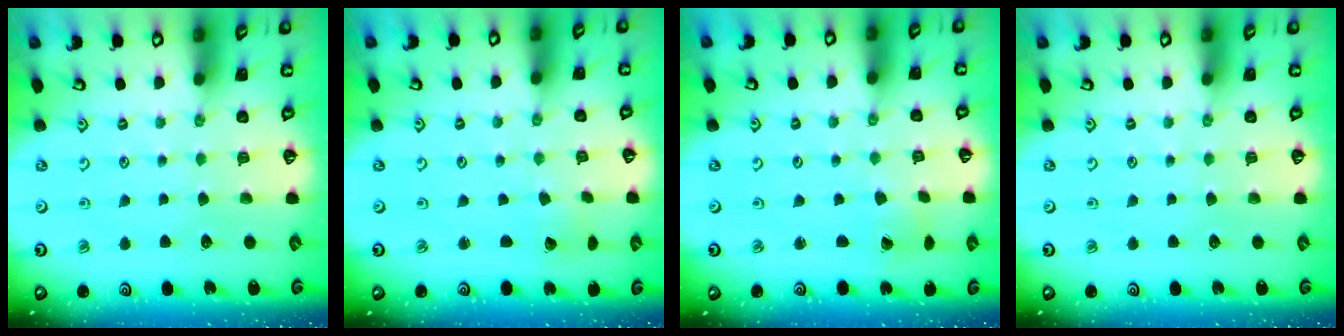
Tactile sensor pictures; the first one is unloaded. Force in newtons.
{"total": 2.3, "press": 2.3, "slide": 0.1}
{"total": 2.4, "press": 2.4, "slide": 0.3}
{"total": 0.0}